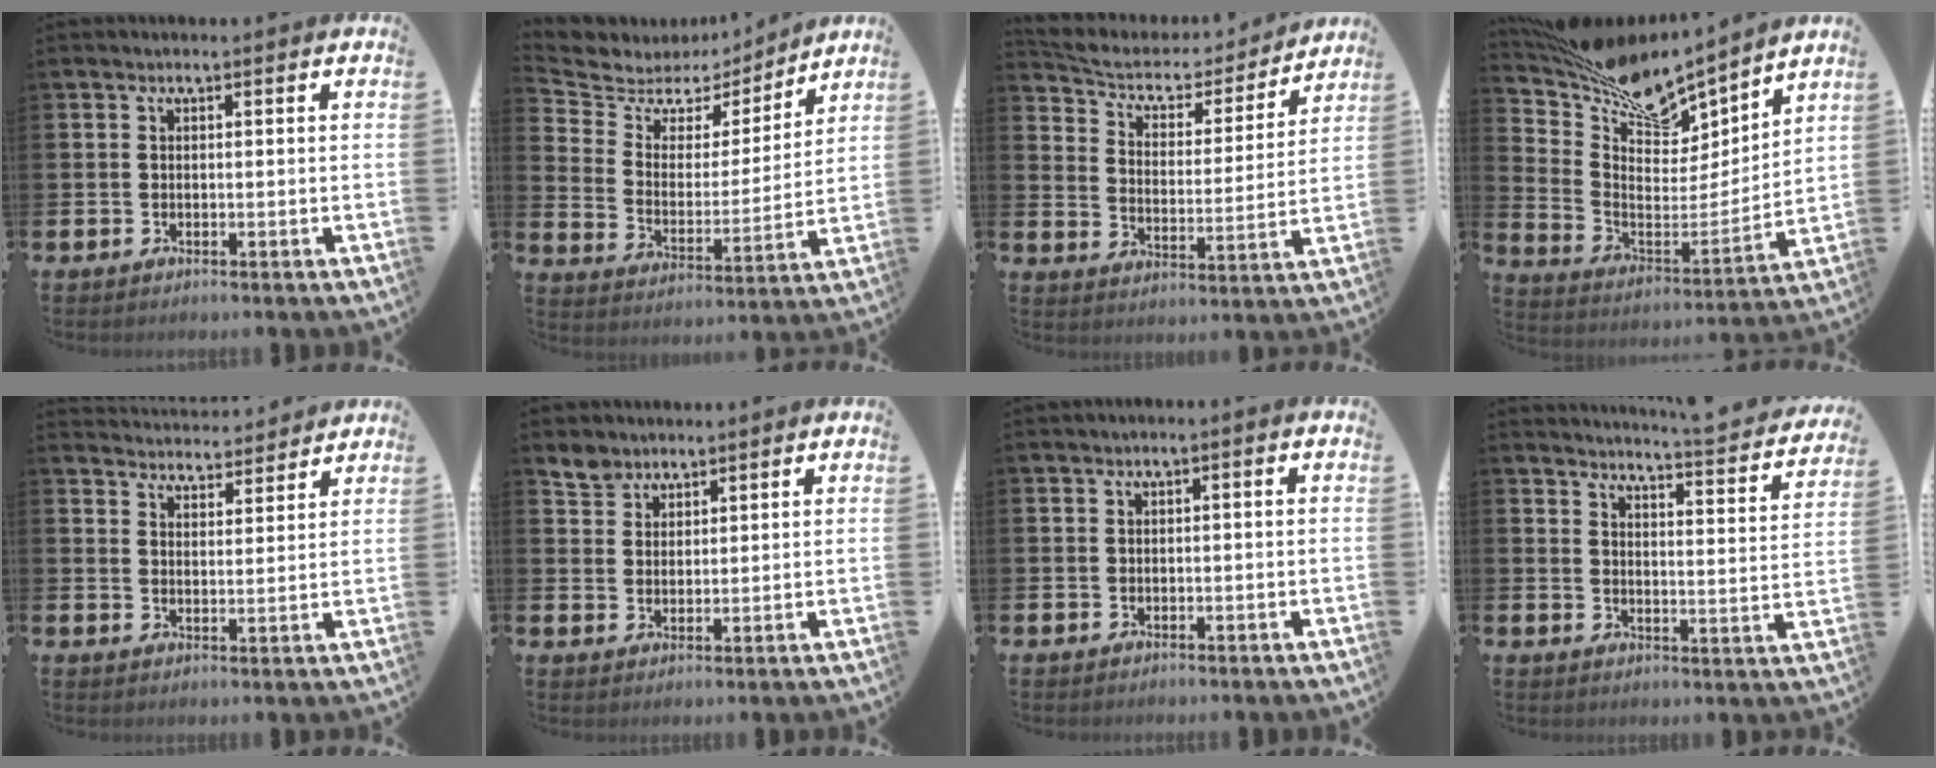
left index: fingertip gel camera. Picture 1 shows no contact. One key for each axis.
{"total": 6.2, "fx": 5.3, "fy": 3.2, "fz": 0.7, "tx": -0.059, "ty": -0.039, "tz": 0.089}
{"total": 6.0, "fx": 5.5, "fy": 2.1, "fz": 1.2, "tx": -0.061, "ty": -0.042, "tz": 0.091}
{"total": 11.9, "fx": 11.2, "fy": 2.8, "fz": 2.9, "tx": -0.102, "ty": -0.087, "tz": 0.195}
{"total": 4.3, "fx": 4.3, "fy": 0.3, "fz": -0.4, "tx": -0.006, "ty": -0.033, "tz": 0.075}
{"total": 3.4, "fx": 3.0, "fy": 1.6, "fz": 0.2, "tx": -0.005, "ty": -0.008, "tz": 0.055}
{"total": 0.6, "fx": -0.4, "fy": 0.1, "fz": 0.4, "tx": -0.014, "ty": 0.000, "tz": -0.005}
{"total": 4.0, "fx": 3.9, "fy": -0.3, "fz": 0.9, "tx": -0.024, "ty": -0.042, "tz": 0.060}